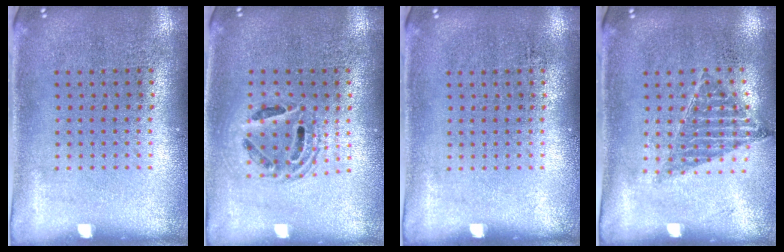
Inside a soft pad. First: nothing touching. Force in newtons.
{"total": 1.4, "press": 1.2, "slide": 0.6}
{"total": 0.0}
{"total": 0.9, "press": 0.9, "slide": 0.0}